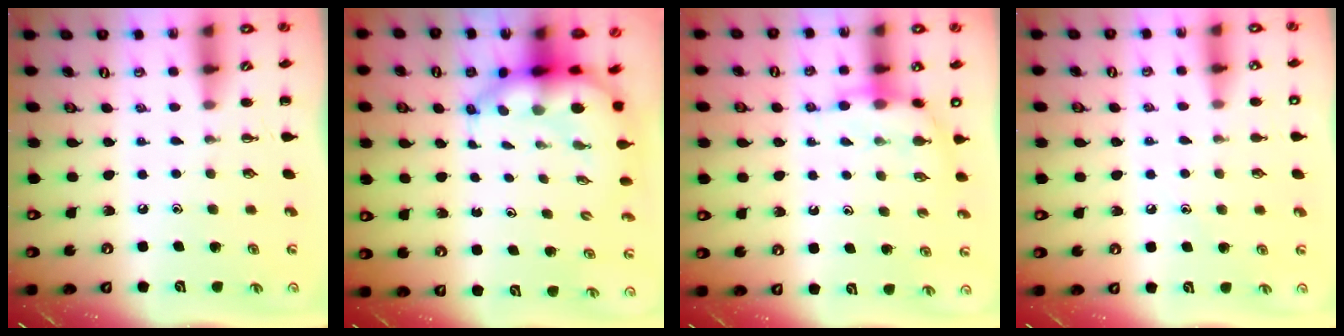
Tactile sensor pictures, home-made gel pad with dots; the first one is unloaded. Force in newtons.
{"total": 6.8, "press": 6.6, "slide": 1.7}
{"total": 8.1, "press": 8.0, "slide": 0.5}
{"total": 6.9, "press": 6.8, "slide": 1.4}